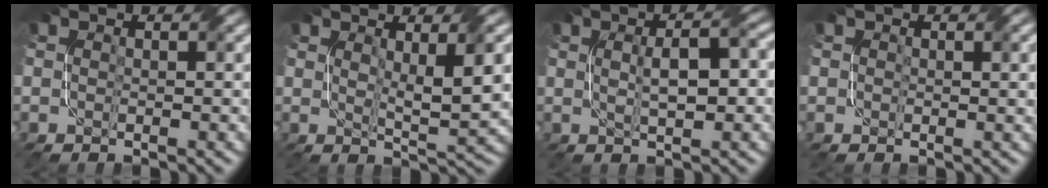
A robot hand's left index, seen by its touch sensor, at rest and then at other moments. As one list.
[{"total": 4.8, "force": [1.3, 1.0, 4.5], "torque": [-0.072, -0.008, 0.027]}, {"total": 4.5, "force": [0.6, 1.4, 4.3], "torque": [-0.062, 0.008, 0.005]}, {"total": 1.4, "force": [0.6, 0.8, 1.0], "torque": [-0.012, -0.001, 0.012]}]